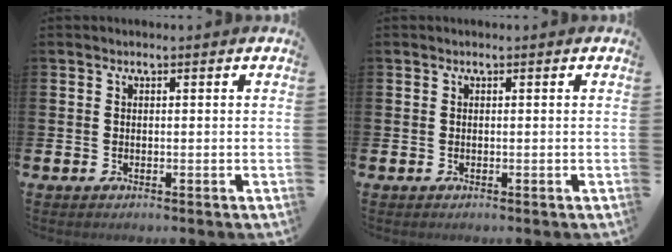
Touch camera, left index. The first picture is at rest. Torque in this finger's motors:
{"motor_torque": [-0.02, 0.01, 0.00, 0.00]}